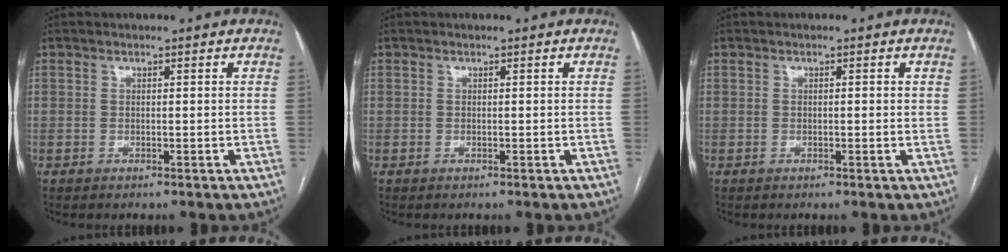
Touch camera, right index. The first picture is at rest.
{"total": 0.0}
{"total": 0.8, "force": [0.2, 0.2, 0.8], "torque": [-0.013, 0.001, 0.002]}